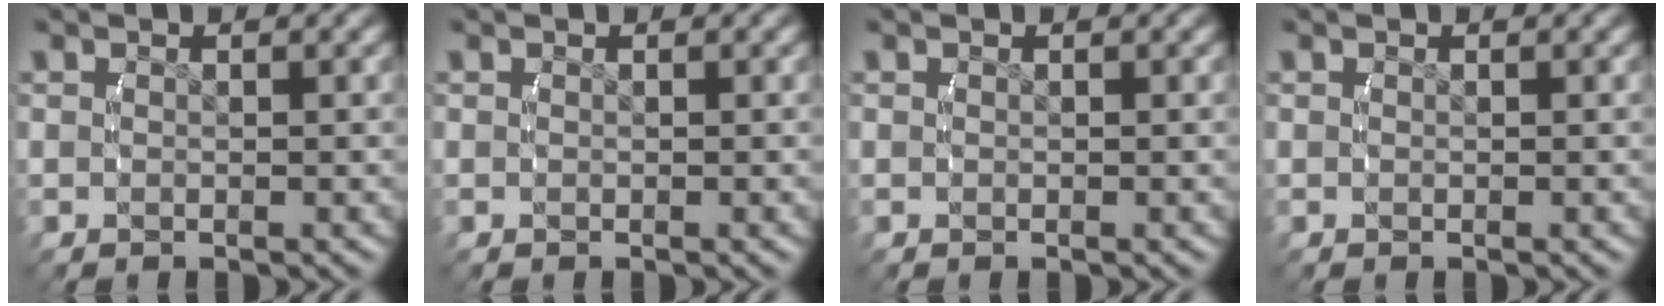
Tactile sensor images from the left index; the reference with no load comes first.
{"total": 0.0}
{"total": 0.0}
{"total": 0.0}